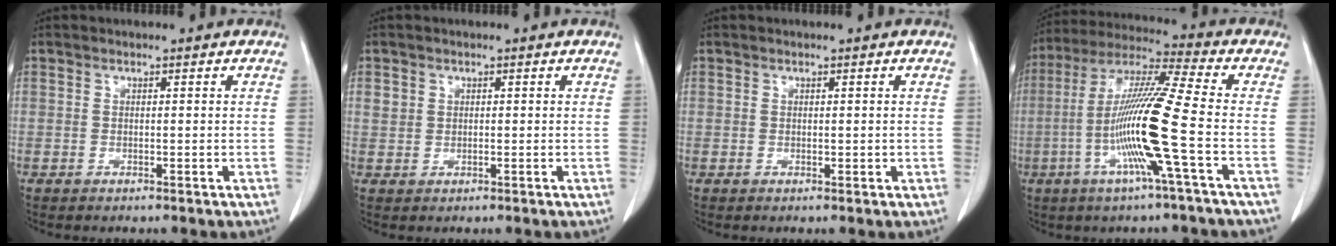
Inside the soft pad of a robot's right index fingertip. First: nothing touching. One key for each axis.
{"total": 1.7, "fx": 0.6, "fy": 1.5, "fz": 0.5, "tx": -0.005, "ty": 0.006, "tz": 0.012}
{"total": 0.7, "fx": 0.1, "fy": 0.5, "fz": 0.4, "tx": -0.005, "ty": -0.001, "tz": 0.003}
{"total": 15.0, "fx": -3.8, "fy": -1.5, "fz": 14.4, "tx": -0.284, "ty": -0.007, "tz": -0.086}